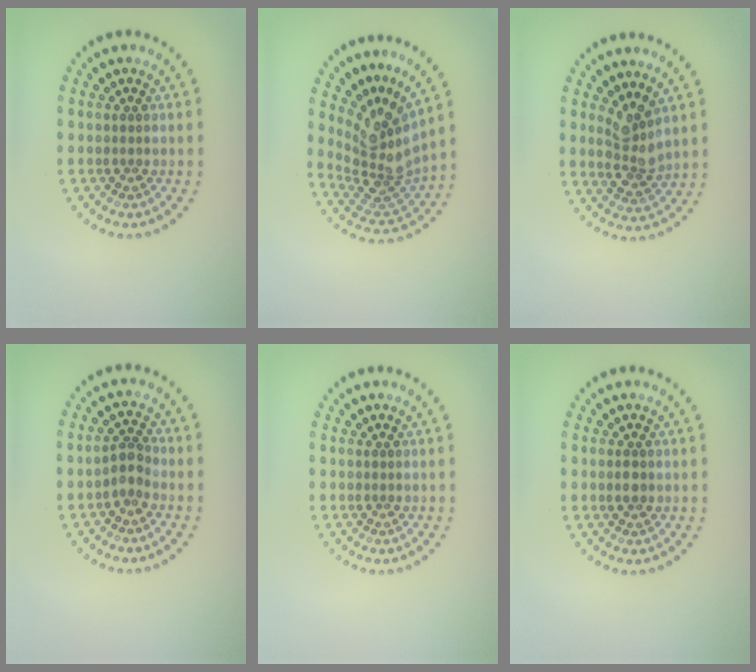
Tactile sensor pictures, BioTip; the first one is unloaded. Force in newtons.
{"total": 4.7, "press": 3.0, "slide": 3.6}
{"total": 2.9, "press": 2.6, "slide": 1.3}
{"total": 1.9, "press": 1.5, "slide": 1.1}
{"total": 0.0}
{"total": 1.2, "press": 1.2, "slide": 0.1}